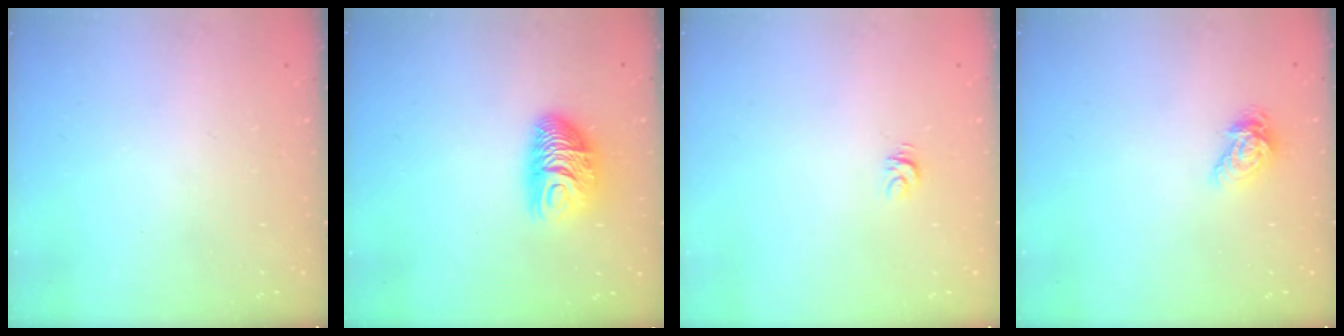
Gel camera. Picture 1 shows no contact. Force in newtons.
{"total": 9.6, "press": 9.6, "slide": 0.3}
{"total": 3.9, "press": 3.9, "slide": 0.2}
{"total": 6.6, "press": 6.6, "slide": 0.2}